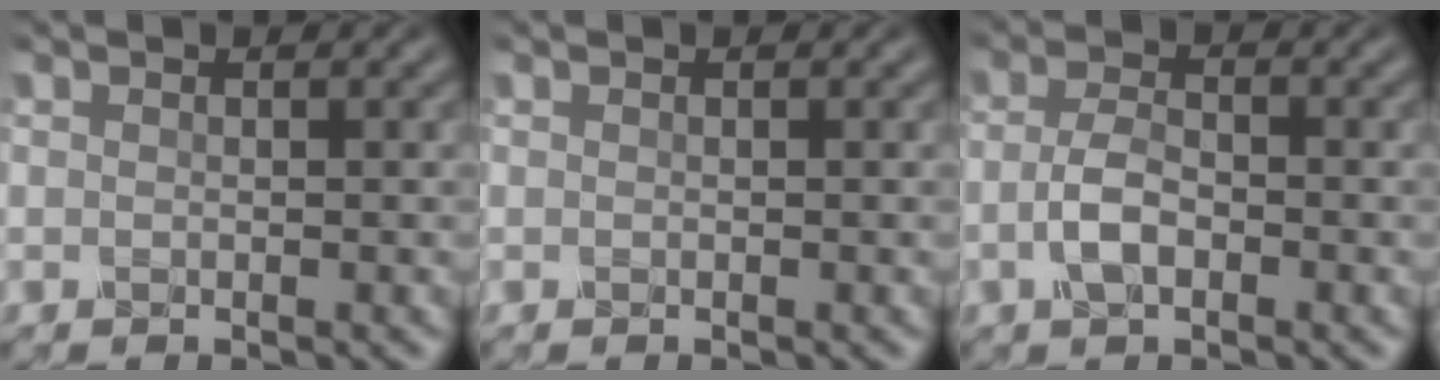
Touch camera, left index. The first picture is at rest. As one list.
[{"total": 0.0}, {"total": 3.0, "force": [-0.9, 1.5, 2.5], "torque": [-0.053, 0.002, -0.022]}]